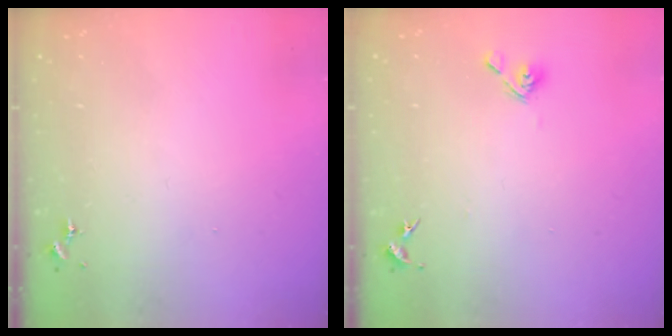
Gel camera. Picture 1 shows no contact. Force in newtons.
{"total": 7.0, "press": 6.8, "slide": 1.8}